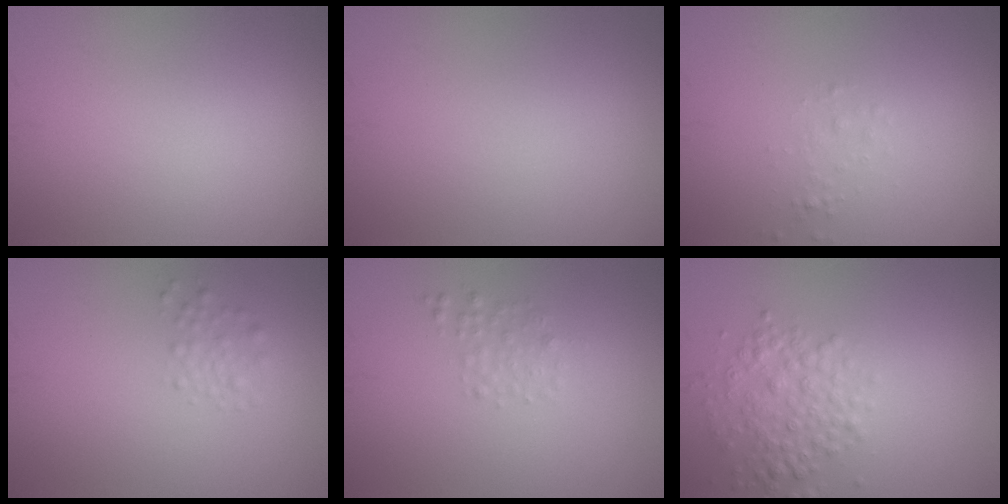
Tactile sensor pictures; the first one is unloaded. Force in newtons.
{"total": 0.0}
{"total": 0.8, "press": 0.8, "slide": 0.0}
{"total": 1.4, "press": 1.3, "slide": 0.1}
{"total": 1.4, "press": 1.4, "slide": 0.1}
{"total": 3.3, "press": 3.3, "slide": 0.1}